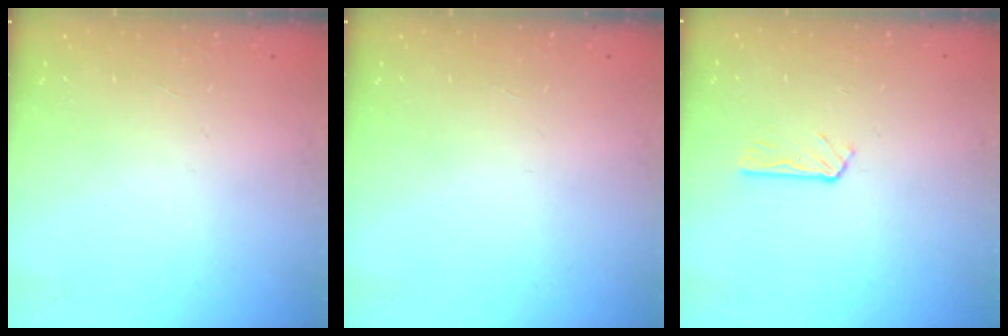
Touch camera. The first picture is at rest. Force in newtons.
{"total": 0.0}
{"total": 3.9, "press": 3.9, "slide": 0.5}